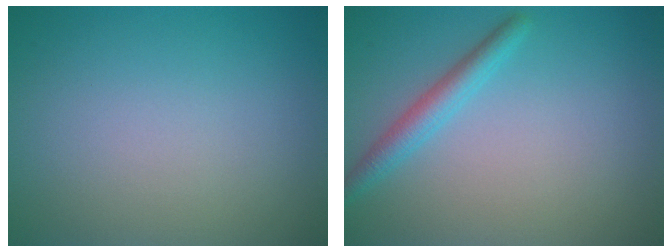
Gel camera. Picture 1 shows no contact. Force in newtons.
{"total": 2.3, "press": 2.3, "slide": 0.1}